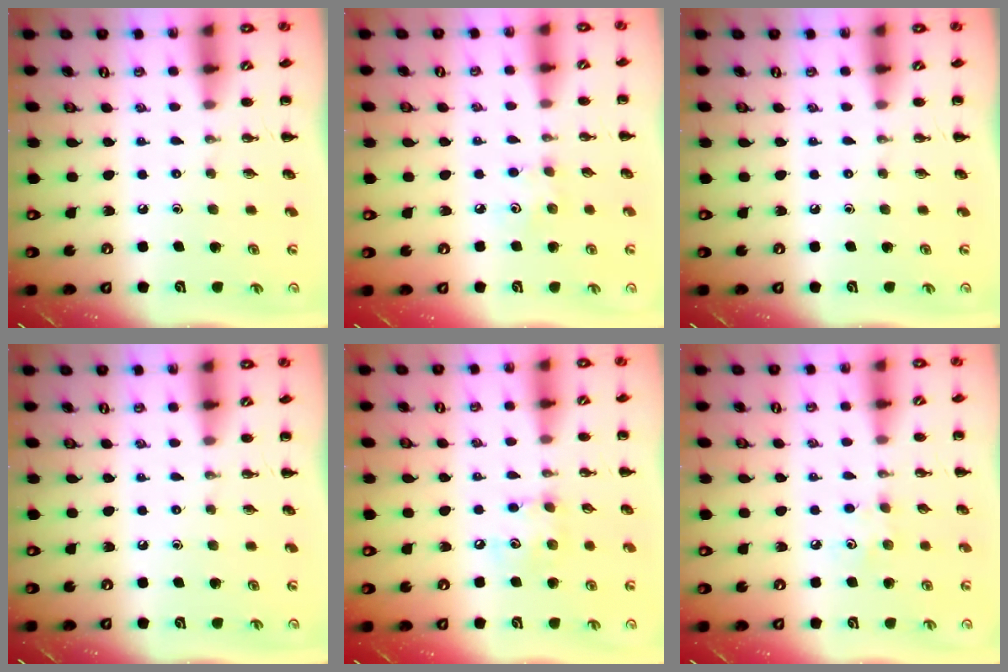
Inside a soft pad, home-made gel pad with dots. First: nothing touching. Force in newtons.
{"total": 3.6, "press": 3.5, "slide": 1.0}
{"total": 0.0}
{"total": 0.0}
{"total": 6.4, "press": 6.4, "slide": 0.6}
{"total": 4.0, "press": 3.9, "slide": 0.9}